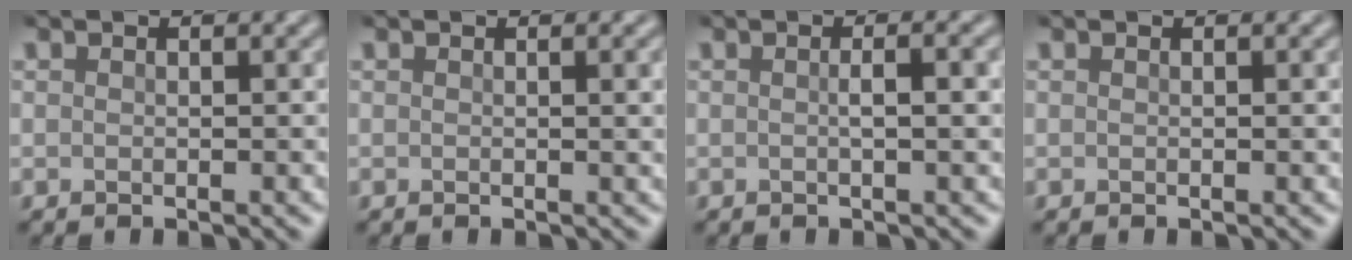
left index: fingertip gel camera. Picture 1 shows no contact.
{"total": 1.7, "force": [0.3, 0.5, 1.6], "torque": [-0.015, 0.002, 0.001]}
{"total": 2.6, "force": [0.1, 0.7, 2.5], "torque": [-0.033, 0.004, -0.003]}
{"total": 0.6, "force": [0.1, 0.1, 0.6], "torque": [-0.006, 0.002, 0.000]}